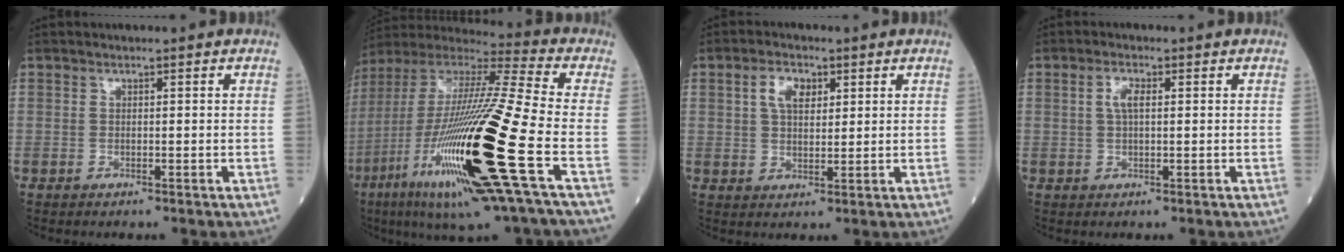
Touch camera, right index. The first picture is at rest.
{"total": 28.7, "force": [-8.6, 1.9, 27.3], "torque": [-0.540, -0.049, -0.164]}
{"total": 4.6, "force": [1.8, 2.5, 3.4], "torque": [-0.066, 0.011, 0.034]}
{"total": 2.5, "force": [0.6, 0.8, 2.3], "torque": [-0.050, 0.007, 0.012]}